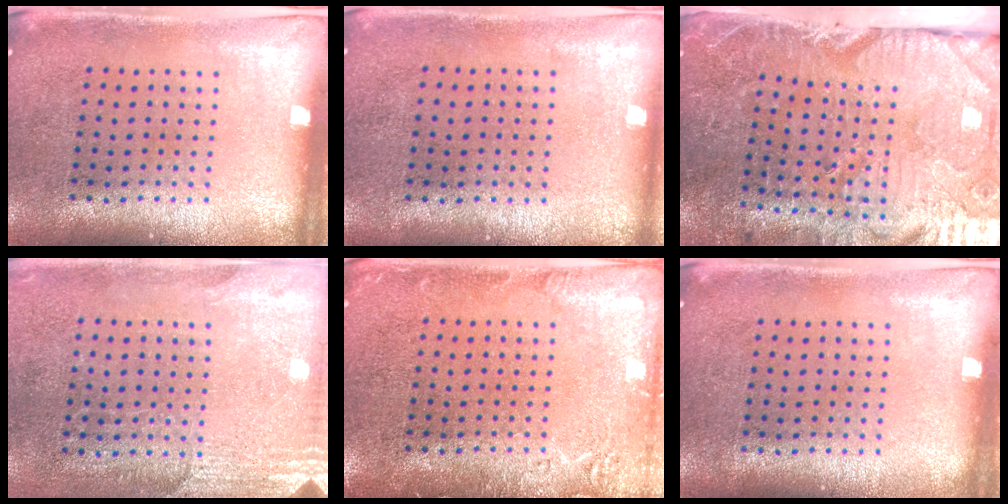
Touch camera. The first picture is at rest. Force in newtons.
{"total": 0.0}
{"total": 4.1, "press": 4.1, "slide": 0.8}
{"total": 2.7, "press": 2.4, "slide": 1.1}
{"total": 2.0, "press": 2.0, "slide": 0.4}
{"total": 0.0}